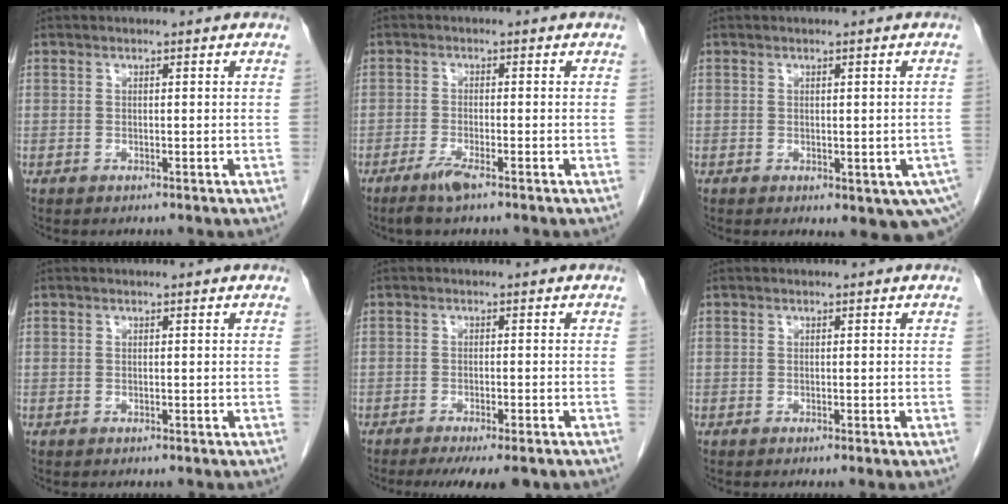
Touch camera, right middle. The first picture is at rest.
{"total": 2.9, "force": [-2.1, 0.1, 2.1], "torque": [-0.048, -0.006, -0.043]}
{"total": 8.5, "force": [-3.5, 4.0, 6.6], "torque": [-0.077, -0.010, -0.043]}
{"total": 0.0}
{"total": 8.2, "force": [-6.3, 1.5, 5.0], "torque": [-0.060, -0.012, -0.090]}
{"total": 0.5, "force": [-0.3, -0.1, 0.4], "torque": [-0.009, 0.001, -0.004]}